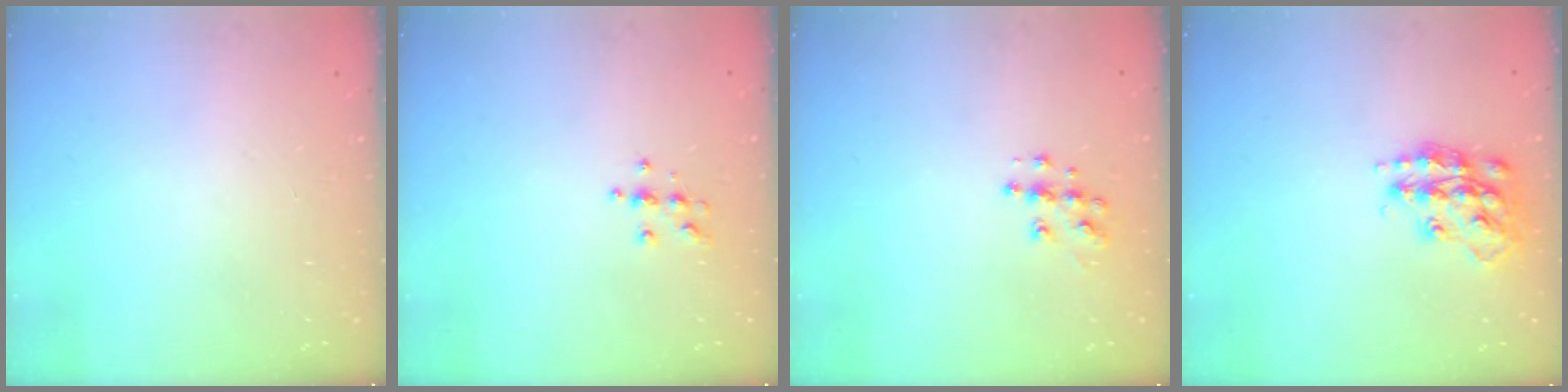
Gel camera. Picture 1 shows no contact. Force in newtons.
{"total": 4.8, "press": 4.8, "slide": 0.6}
{"total": 8.6, "press": 8.6, "slide": 0.4}
{"total": 15.9, "press": 15.8, "slide": 1.0}